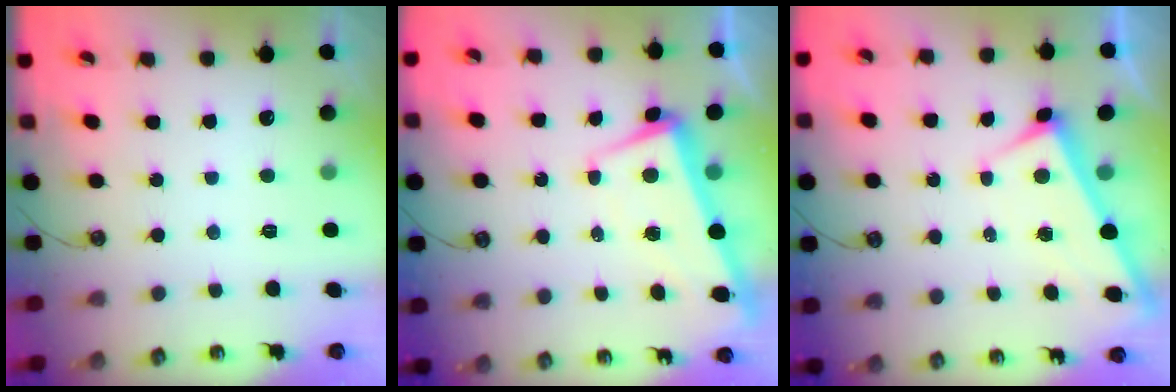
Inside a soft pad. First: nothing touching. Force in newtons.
{"total": 1.7, "press": 1.0, "slide": 1.4}
{"total": 2.9, "press": 2.9, "slide": 0.4}